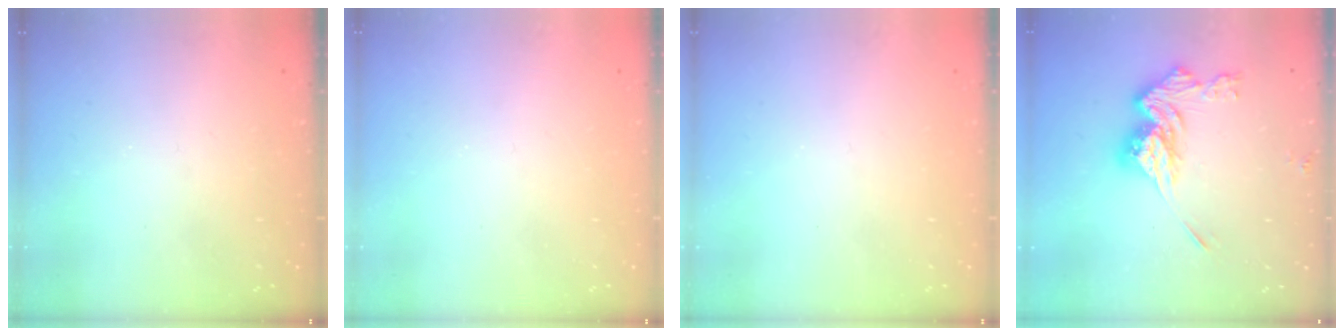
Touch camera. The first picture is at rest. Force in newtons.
{"total": 0.0}
{"total": 0.0}
{"total": 14.5, "press": 14.5, "slide": 0.8}